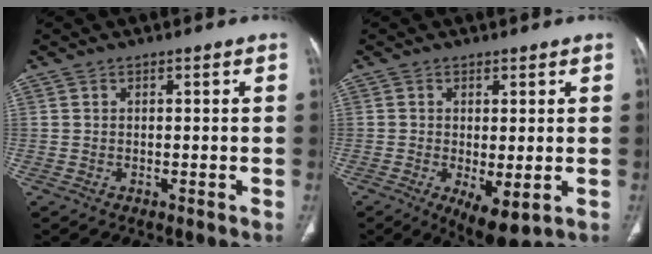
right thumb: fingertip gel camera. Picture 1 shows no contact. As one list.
[{"total": 7.1, "force": [-1.8, 2.7, 6.2], "torque": [-0.101, -0.020, -0.018]}]